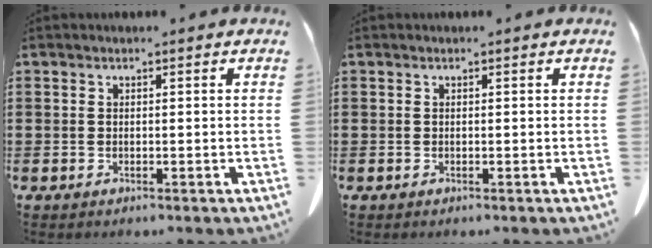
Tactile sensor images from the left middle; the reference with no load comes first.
{"total": 0.0}